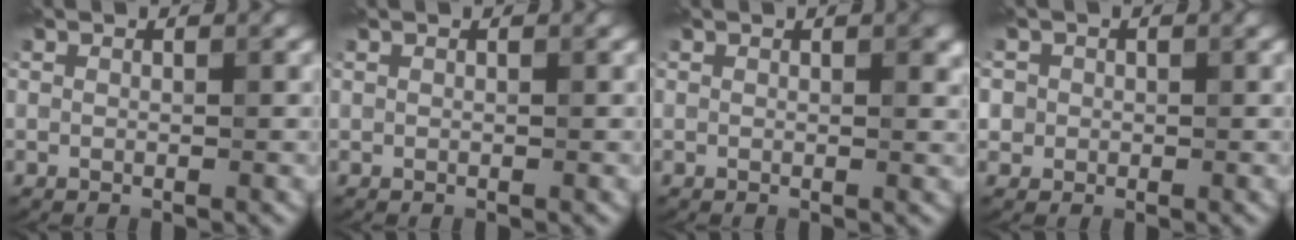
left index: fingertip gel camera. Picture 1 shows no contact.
{"total": 0.0}
{"total": 1.3, "force": [0.5, 0.4, 1.1], "torque": [-0.011, -0.003, 0.007]}
{"total": 2.9, "force": [0.7, 2.7, 0.8], "torque": [0.002, 0.013, -0.003]}